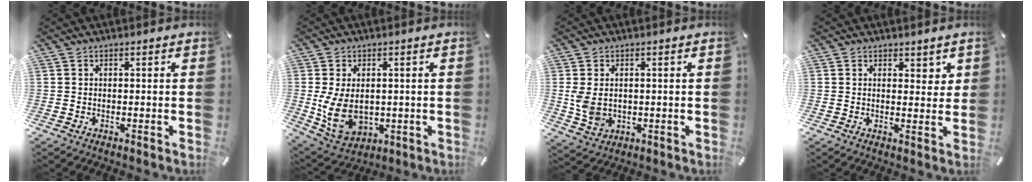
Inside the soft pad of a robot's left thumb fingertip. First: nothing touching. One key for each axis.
{"total": 9.9, "fx": -0.1, "fy": 7.4, "fz": 6.6, "tx": -0.120, "ty": -0.003, "tz": 0.003}
{"total": 5.4, "fx": 0.3, "fy": 4.2, "fz": 3.3, "tx": -0.066, "ty": -0.005, "tz": 0.001}
{"total": 2.8, "fx": 1.9, "fy": 1.8, "fz": 0.8, "tx": 0.012, "ty": -0.011, "tz": 0.027}